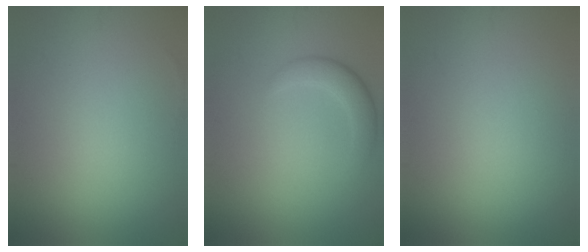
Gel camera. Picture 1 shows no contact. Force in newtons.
{"total": 2.5, "press": 2.5, "slide": 0.2}
{"total": 0.0}